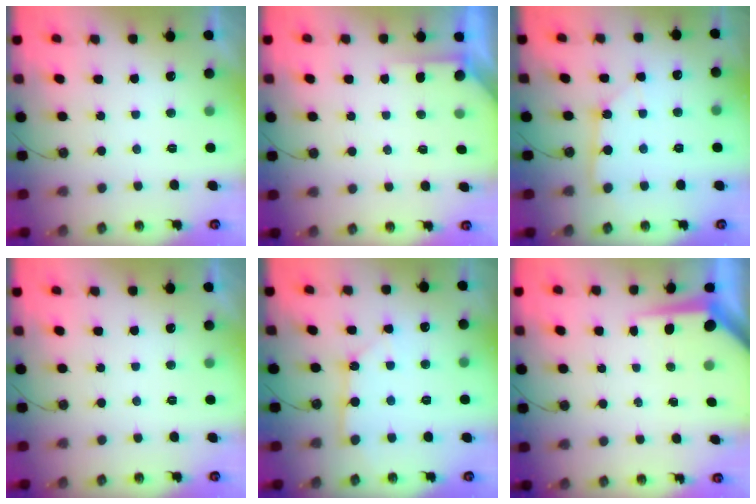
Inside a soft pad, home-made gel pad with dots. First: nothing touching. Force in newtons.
{"total": 1.8, "press": 1.8, "slide": 0.3}
{"total": 2.9, "press": 2.9, "slide": 0.2}
{"total": 0.0}
{"total": 2.8, "press": 2.7, "slide": 0.3}
{"total": 5.7, "press": 5.7, "slide": 0.5}